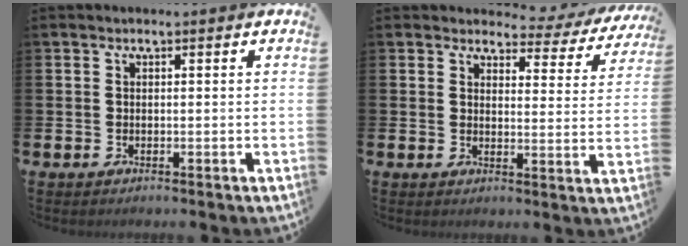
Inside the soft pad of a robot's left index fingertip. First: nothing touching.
{"total": 2.8, "force": [2.4, 1.4, 0.6], "torque": [-0.016, -0.023, 0.032]}